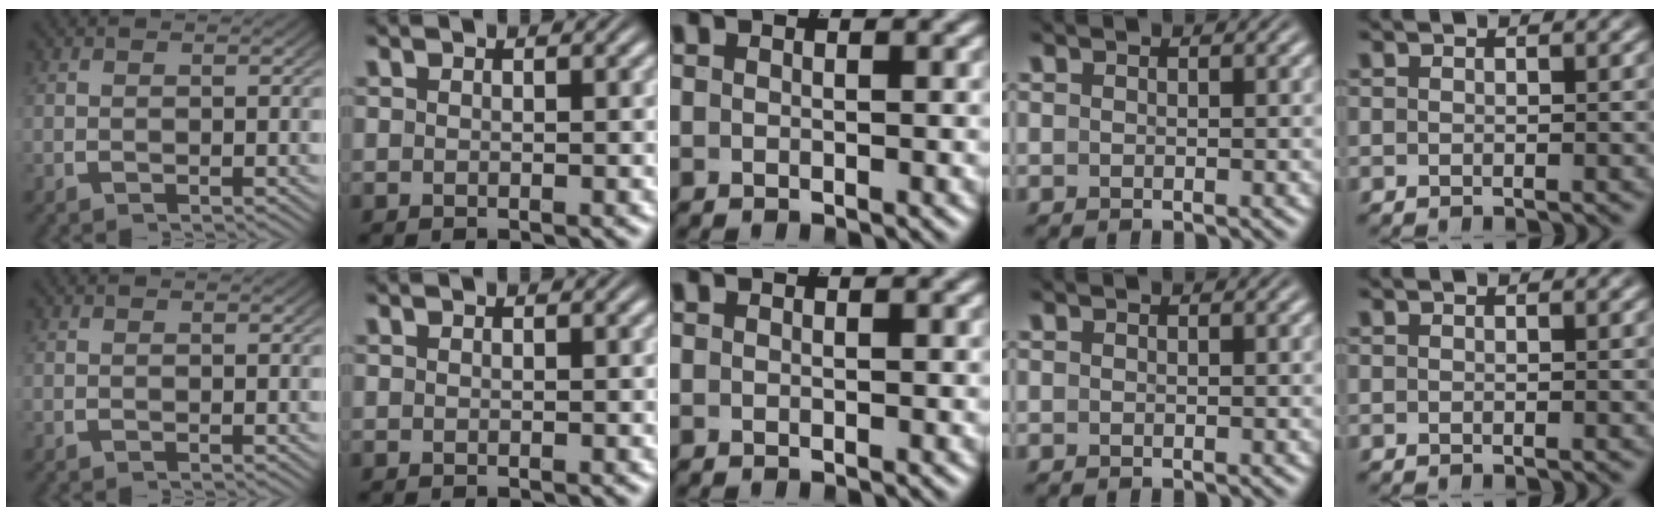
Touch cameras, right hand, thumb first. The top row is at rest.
{}